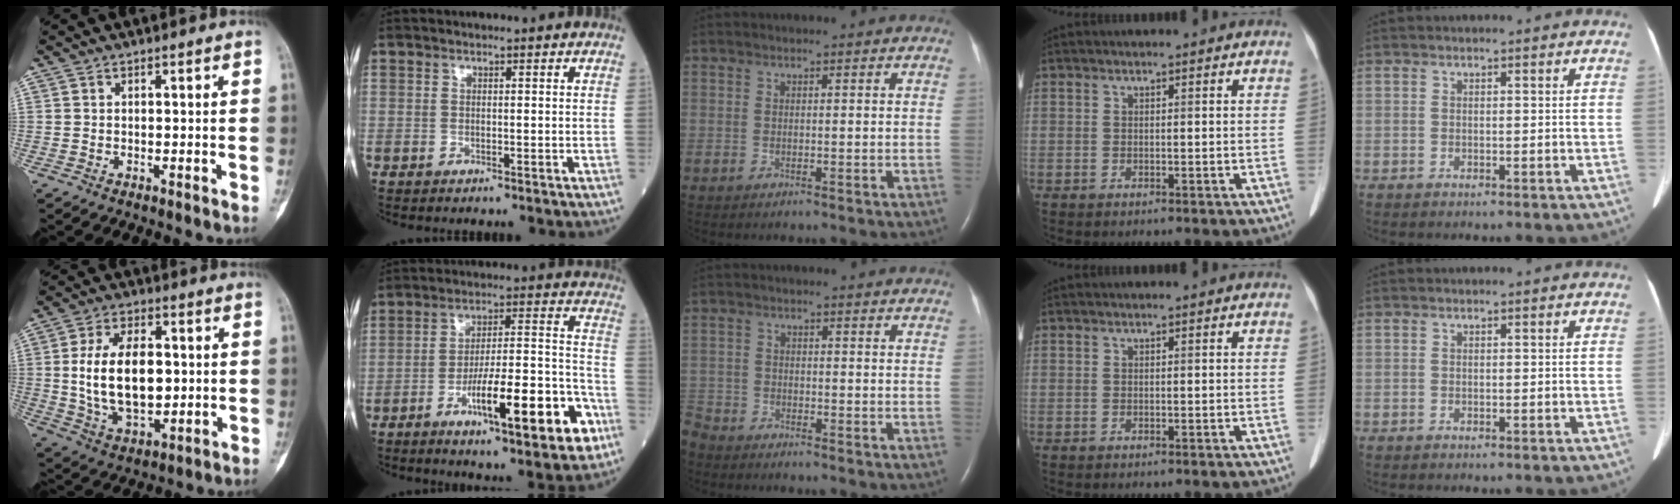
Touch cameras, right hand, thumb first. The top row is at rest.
{"thumb": {"total": 15.9, "force": [0.8, 9.2, 13.0], "torque": [-0.208, -0.003, 0.022]}, "index": {"total": 17.2, "force": [-8.0, 2.8, 15.0], "torque": [-0.221, 0.015, -0.113]}, "middle": {"total": 4.6, "force": [-4.5, 1.2, 0.3], "torque": [0.002, -0.010, -0.091]}}